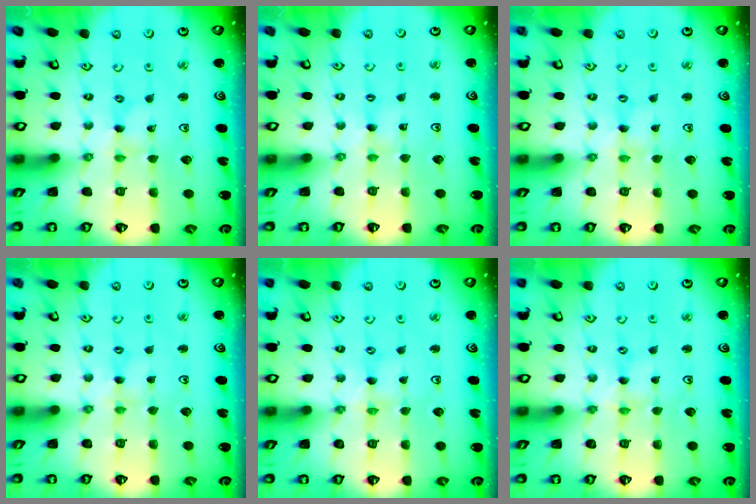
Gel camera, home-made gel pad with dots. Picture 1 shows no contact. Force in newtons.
{"total": 2.0, "press": 2.0, "slide": 0.4}
{"total": 0.0}
{"total": 1.3, "press": 1.3, "slide": 0.3}
{"total": 0.0}
{"total": 0.0}